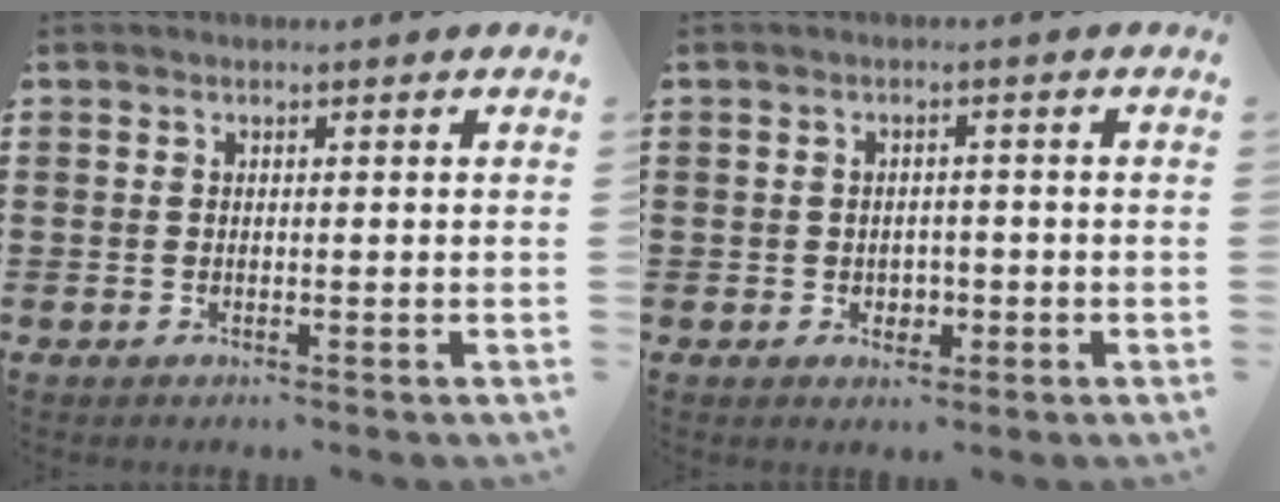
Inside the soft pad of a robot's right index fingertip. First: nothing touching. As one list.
[{"total": 1.8, "force": [-0.5, 1.6, 0.6], "torque": [-0.009, 0.001, -0.015]}]